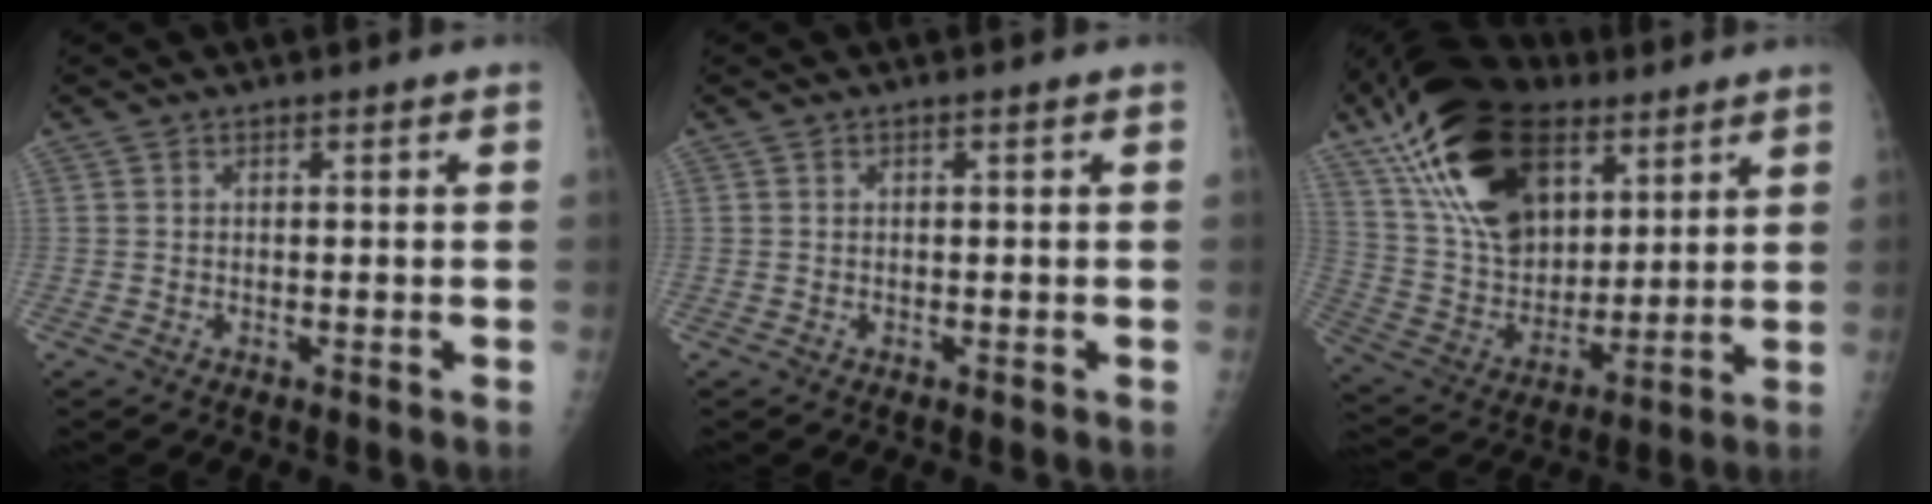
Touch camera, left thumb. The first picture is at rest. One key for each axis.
{"total": 0.0}
{"total": 25.8, "fx": 13.2, "fy": 15.5, "fz": 15.9, "tx": -0.270, "ty": -0.022, "tz": 0.239}